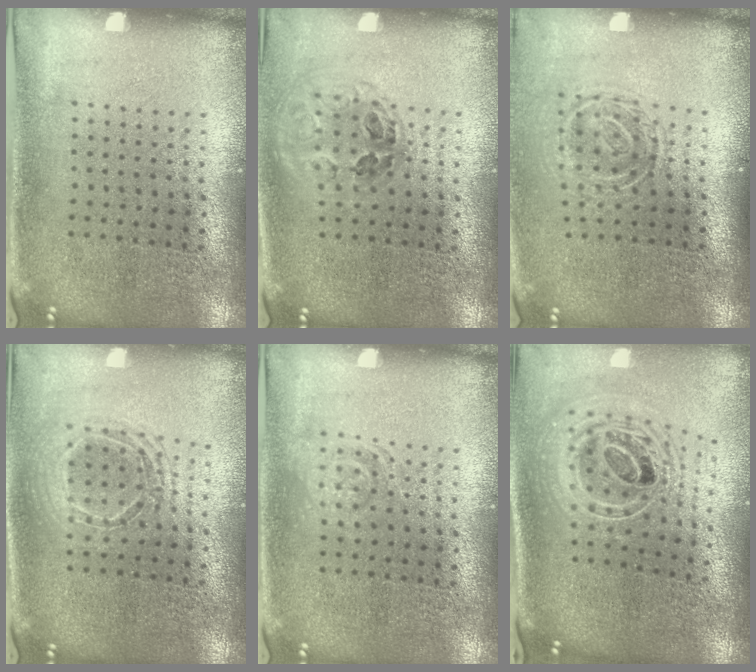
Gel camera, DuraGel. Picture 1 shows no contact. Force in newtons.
{"total": 1.1, "press": 1.0, "slide": 0.4}
{"total": 1.7, "press": 1.2, "slide": 1.1}
{"total": 1.7, "press": 1.4, "slide": 0.9}
{"total": 1.4, "press": 1.4, "slide": 0.2}
{"total": 2.5, "press": 1.8, "slide": 1.8}